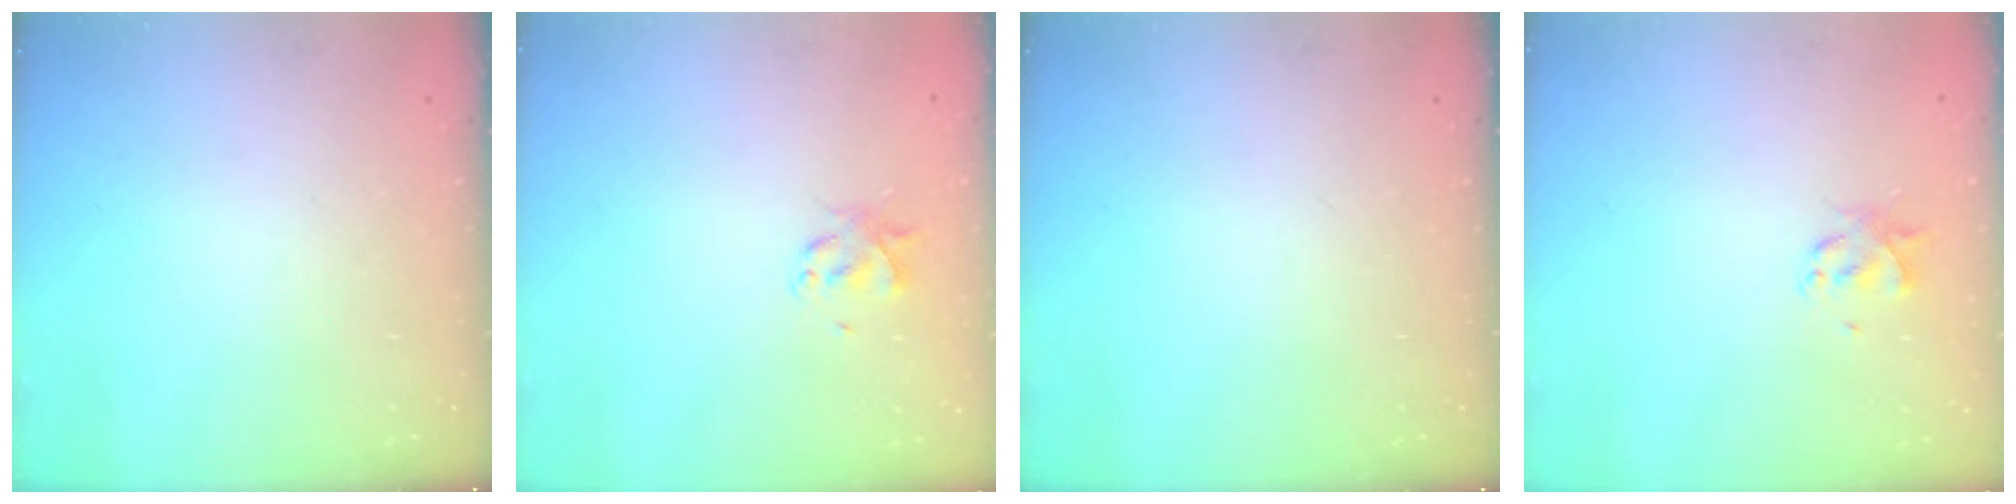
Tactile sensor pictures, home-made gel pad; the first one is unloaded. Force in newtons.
{"total": 2.0, "press": 1.9, "slide": 0.5}
{"total": 0.0}
{"total": 2.0, "press": 1.9, "slide": 0.5}